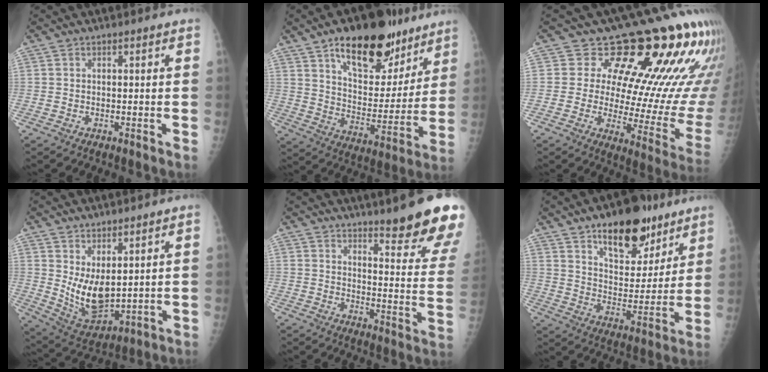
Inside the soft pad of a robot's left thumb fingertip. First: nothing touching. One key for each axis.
{"total": 21.8, "fx": 13.9, "fy": 10.5, "fz": 13.2, "tx": -0.142, "ty": -0.064, "tz": 0.225}
{"total": 19.3, "fx": 13.1, "fy": 6.9, "fz": 12.4, "tx": -0.110, "ty": -0.090, "tz": 0.161}
{"total": 9.8, "fx": 2.3, "fy": 4.8, "fz": 8.2, "tx": -0.125, "ty": -0.038, "tz": 0.061}
{"total": 17.7, "fx": 13.7, "fy": 1.7, "fz": 11.1, "tx": -0.119, "ty": -0.113, "tz": 0.177}
{"total": 17.1, "fx": 11.1, "fy": 8.2, "fz": 10.0, "tx": -0.088, "ty": -0.069, "tz": 0.178}